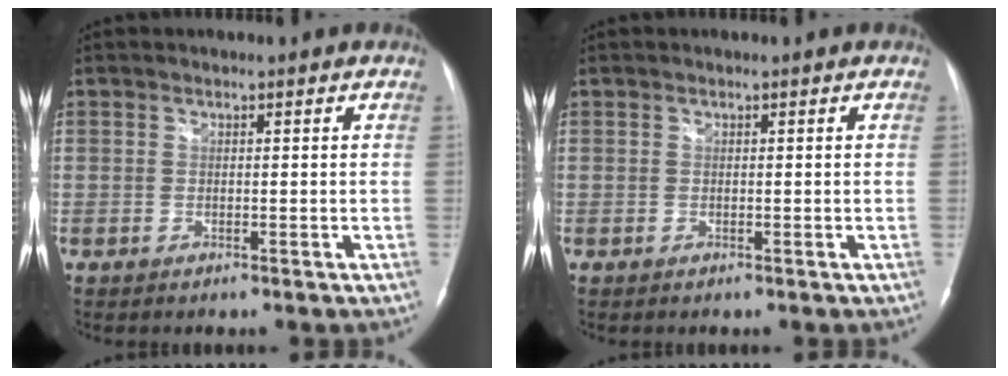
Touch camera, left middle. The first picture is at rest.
{"total": 0.0}